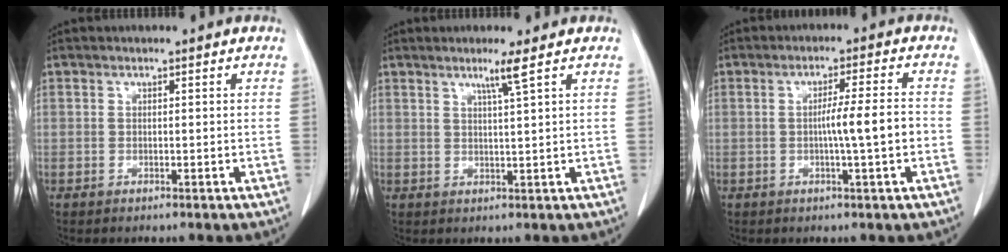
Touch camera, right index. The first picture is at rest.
{"total": 2.9, "force": [1.7, -1.0, 2.1], "torque": [-0.042, -0.008, 0.035]}
{"total": 5.6, "force": [-1.0, -0.4, 5.5], "torque": [-0.086, 0.001, -0.017]}